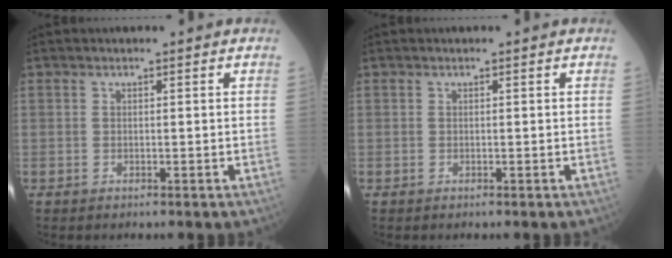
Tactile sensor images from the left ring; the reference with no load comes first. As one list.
[{"total": 0.0}]